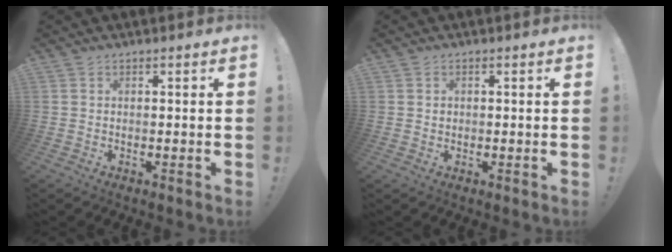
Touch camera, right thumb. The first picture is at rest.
{"total": 1.1, "force": [0.3, 1.0, 0.1], "torque": [0.005, 0.000, 0.004]}